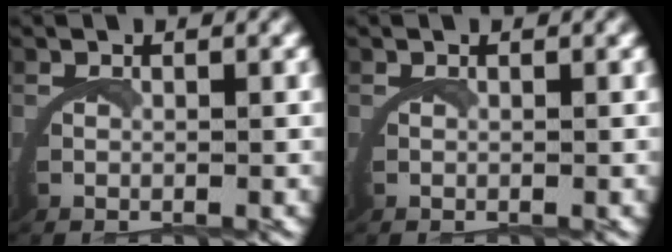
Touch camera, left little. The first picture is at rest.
{"total": 0.0}